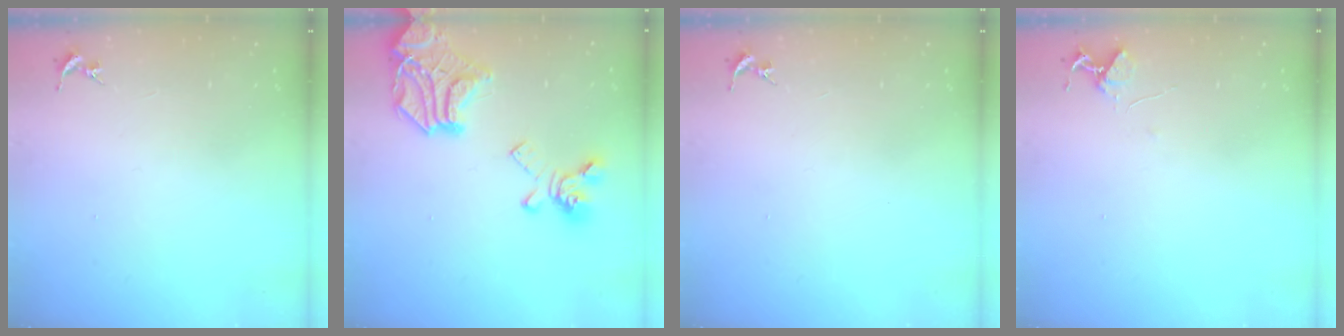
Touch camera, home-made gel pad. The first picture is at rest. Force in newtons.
{"total": 22.5, "press": 22.3, "slide": 2.7}
{"total": 0.0}
{"total": 5.3, "press": 5.2, "slide": 0.6}